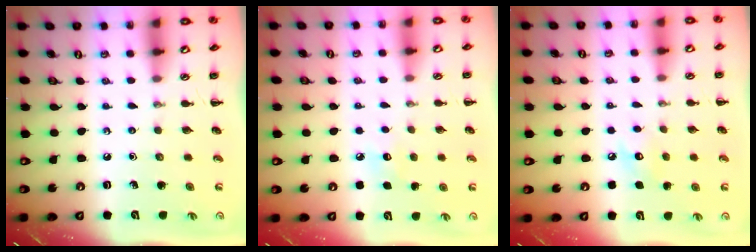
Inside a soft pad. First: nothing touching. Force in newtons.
{"total": 6.2, "press": 5.9, "slide": 1.7}
{"total": 5.9, "press": 5.8, "slide": 1.3}